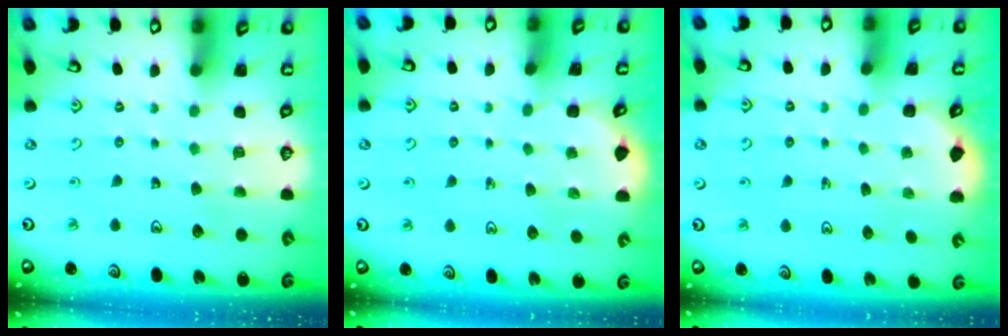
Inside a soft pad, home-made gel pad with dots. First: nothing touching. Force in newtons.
{"total": 2.4, "press": 2.4, "slide": 0.1}
{"total": 2.1, "press": 1.8, "slide": 1.1}